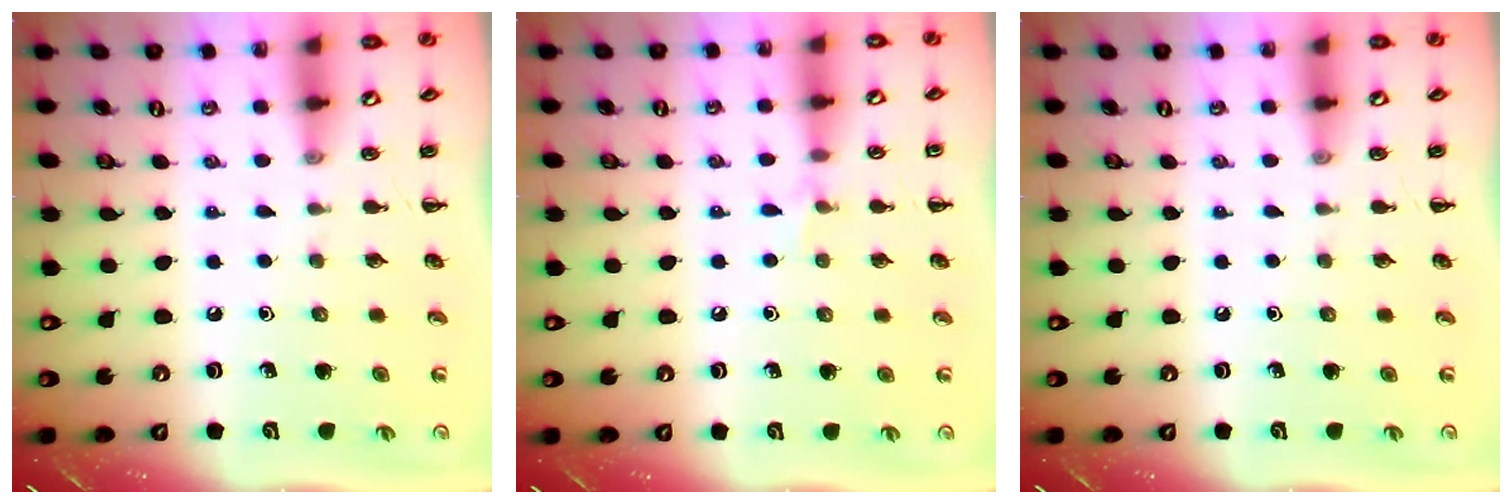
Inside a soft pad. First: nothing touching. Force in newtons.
{"total": 3.5, "press": 3.3, "slide": 1.3}
{"total": 0.0}